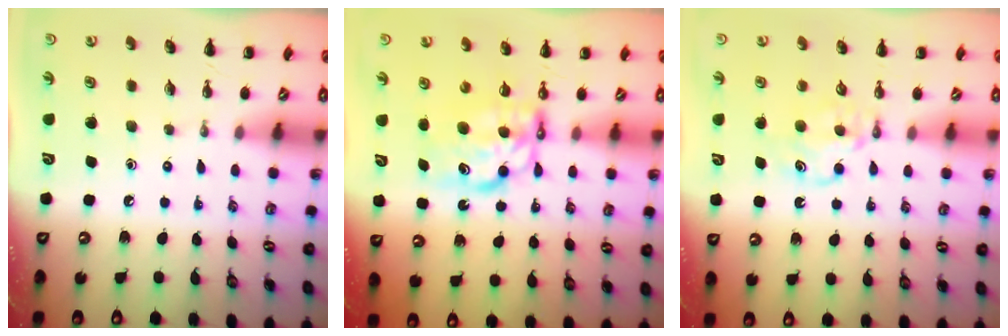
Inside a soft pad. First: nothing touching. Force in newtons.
{"total": 6.7, "press": 6.6, "slide": 1.2}
{"total": 5.5, "press": 5.3, "slide": 1.7}